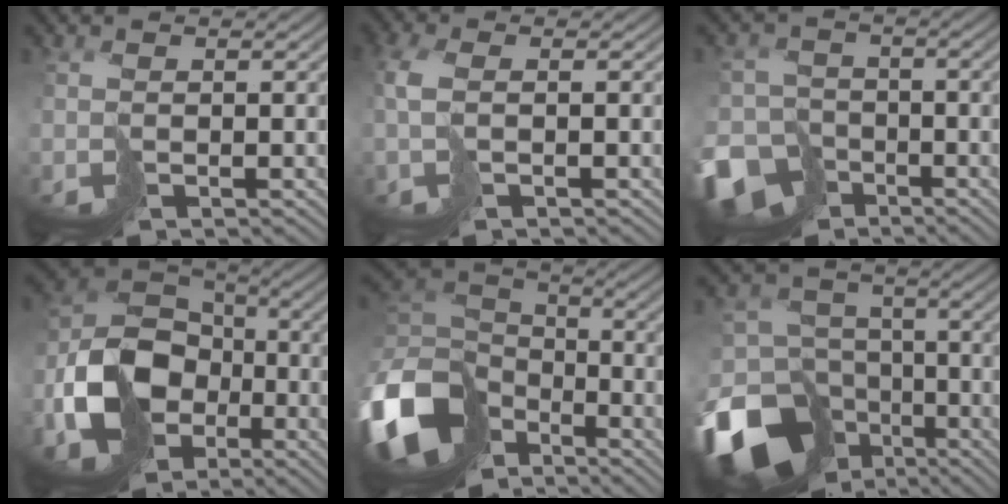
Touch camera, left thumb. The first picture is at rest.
{"total": 2.5, "force": [0.0, 0.9, 2.4], "torque": [-0.059, 0.002, -0.003]}
{"total": 10.6, "force": [-6.9, 7.5, 2.9], "torque": [-0.072, -0.050, -0.118]}
{"total": 13.6, "force": [-4.3, 10.1, 8.0], "torque": [-0.176, -0.034, -0.081]}
{"total": 15.5, "force": [-6.7, 11.4, 8.0], "torque": [-0.262, -0.038, -0.114]}
{"total": 19.0, "force": [-10.4, 14.4, 6.7], "torque": [-0.199, -0.051, -0.149]}